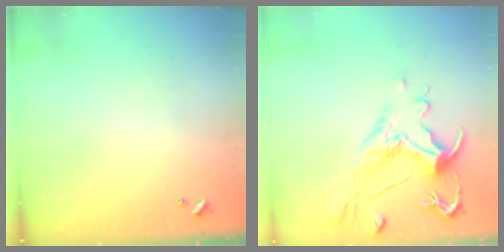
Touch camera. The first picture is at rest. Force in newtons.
{"total": 2.6, "press": 2.1, "slide": 1.6}